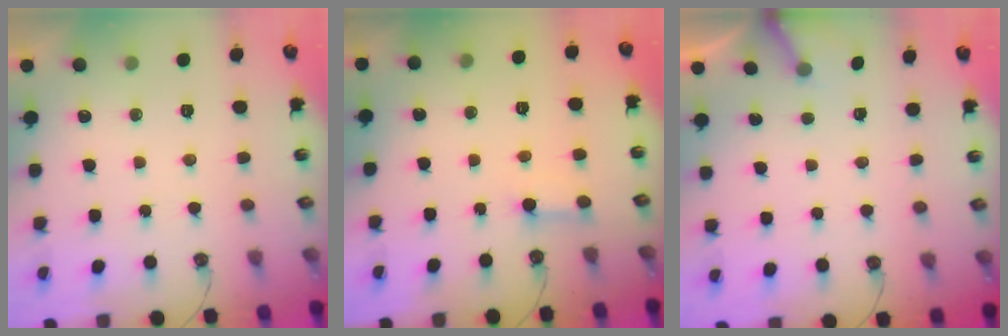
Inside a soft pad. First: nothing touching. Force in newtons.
{"total": 2.2, "press": 2.2, "slide": 0.1}
{"total": 2.7, "press": 2.7, "slide": 0.2}